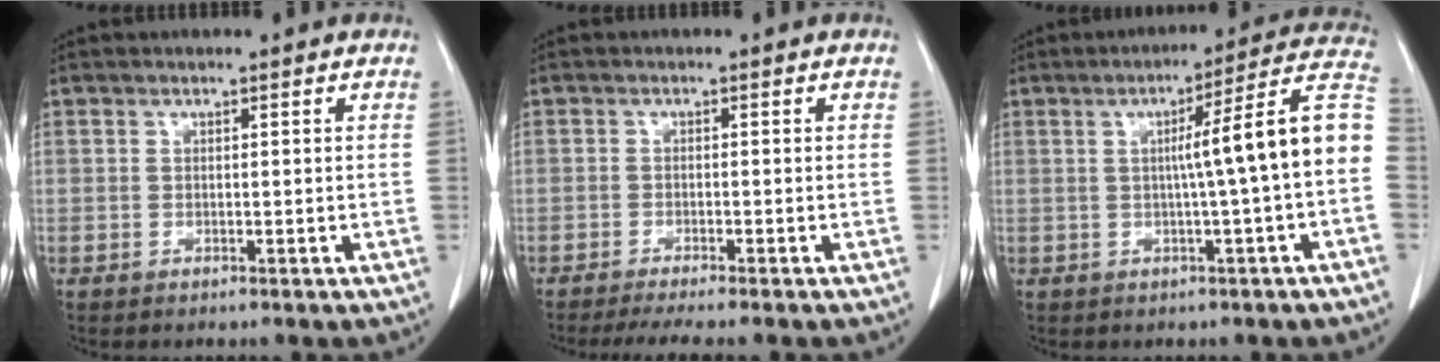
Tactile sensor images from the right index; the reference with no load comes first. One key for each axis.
{"total": 4.9, "fx": -4.2, "fy": -0.5, "fz": 2.6, "tx": -0.033, "ty": -0.011, "tz": -0.066}
{"total": 12.3, "fx": -0.3, "fy": -1.1, "fz": 12.3, "tx": -0.162, "ty": 0.030, "tz": -0.011}